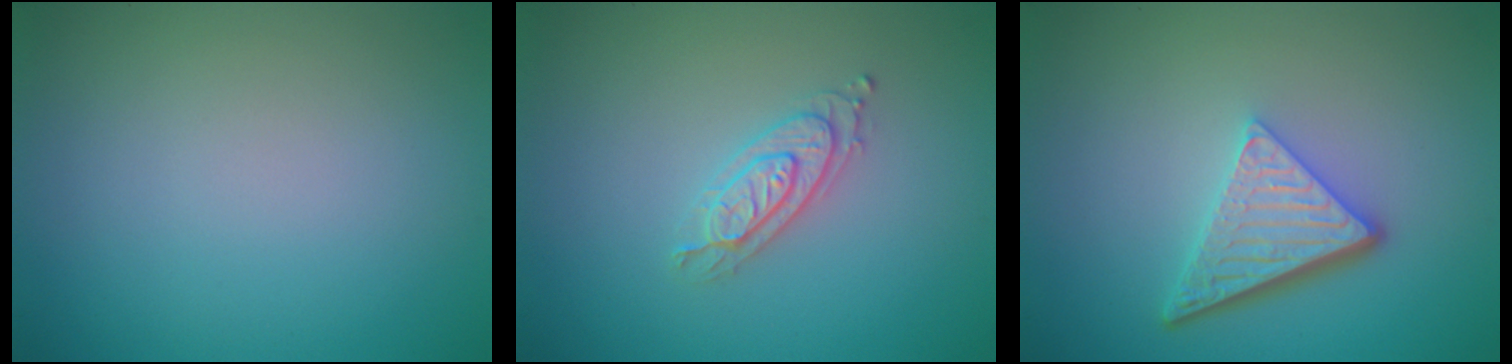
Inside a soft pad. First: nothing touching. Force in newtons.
{"total": 2.4, "press": 2.2, "slide": 0.9}
{"total": 4.9, "press": 3.5, "slide": 3.4}